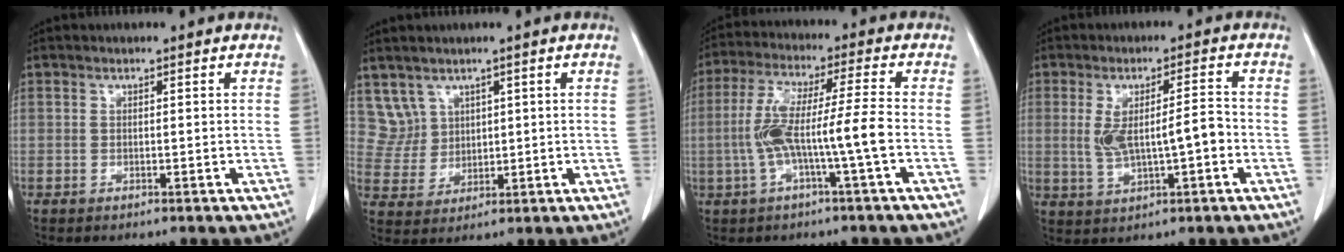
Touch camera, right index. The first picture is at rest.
{"total": 4.7, "force": [2.9, 3.7, -0.3], "torque": [0.004, 0.012, 0.069]}
{"total": 9.5, "force": [-2.2, -0.5, 9.3], "torque": [-0.191, 0.019, -0.039]}
{"total": 7.3, "force": [-0.6, 1.8, 7.0], "torque": [-0.135, 0.012, 0.001]}